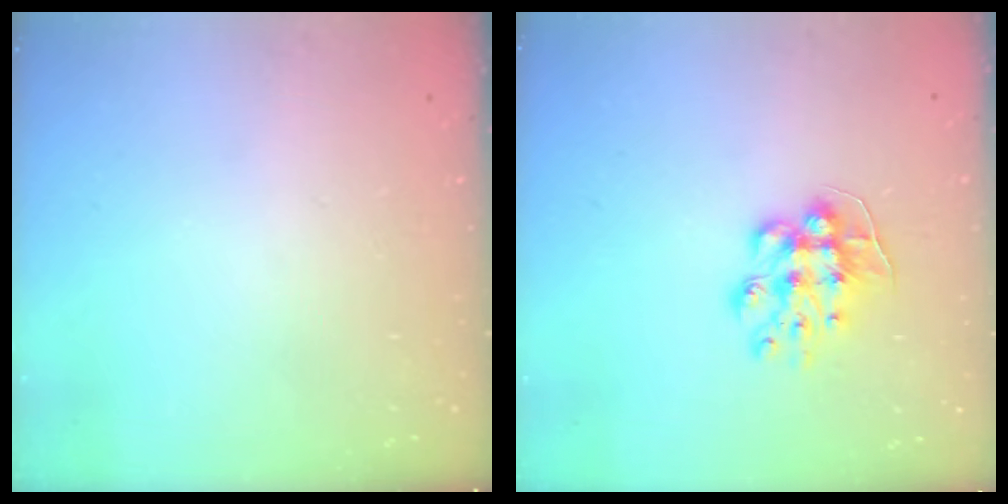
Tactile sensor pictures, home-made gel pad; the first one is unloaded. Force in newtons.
{"total": 9.4, "press": 9.4, "slide": 0.5}